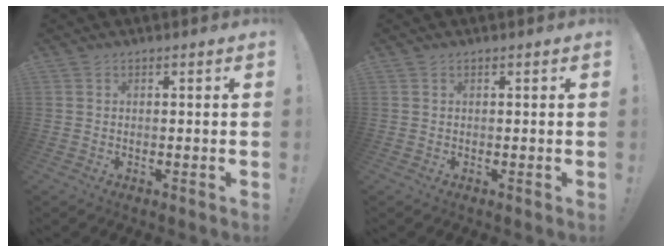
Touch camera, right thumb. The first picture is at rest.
{"total": 0.0}